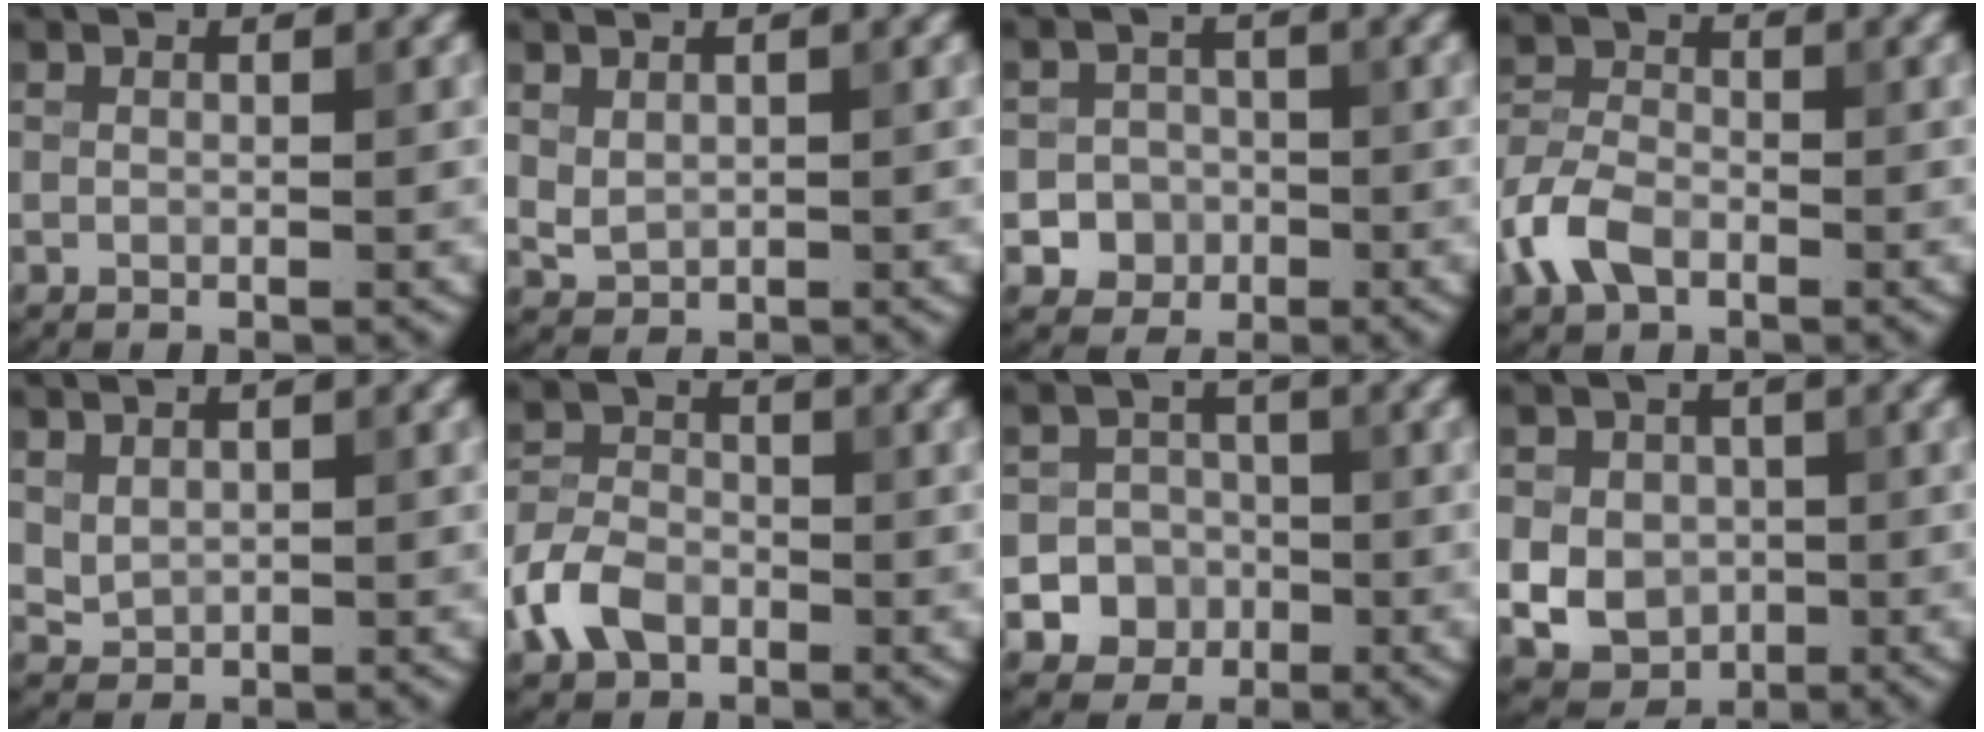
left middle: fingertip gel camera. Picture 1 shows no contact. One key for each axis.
{"total": 1.3, "fx": 0.6, "fy": 0.9, "fz": 0.7, "tx": -0.013, "ty": -0.003, "tz": 0.018}
{"total": 3.4, "fx": -1.2, "fy": 3.1, "fz": 0.5, "tx": 0.021, "ty": 0.002, "tz": -0.030}
{"total": 4.5, "fx": -2.4, "fy": 2.8, "fz": 2.6, "tx": -0.059, "ty": 0.003, "tz": -0.057}
{"total": 1.2, "fx": 0.7, "fy": 0.9, "fz": 0.6, "tx": -0.010, "ty": -0.003, "tz": 0.020}
{"total": 4.7, "fx": -2.3, "fy": 3.3, "fz": 2.4, "tx": -0.052, "ty": 0.002, "tz": -0.052}
{"total": 6.3, "fx": -2.4, "fy": 5.7, "fz": 0.9, "tx": 0.005, "ty": -0.004, "tz": -0.057}
{"total": 7.4, "fx": -0.7, "fy": 6.6, "fz": 3.3, "tx": -0.056, "ty": 0.014, "tz": -0.039}